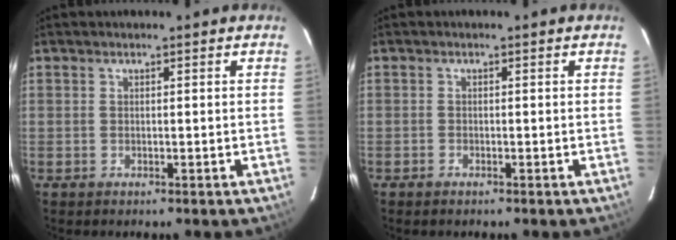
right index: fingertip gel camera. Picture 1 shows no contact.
{"total": 0.9, "force": [-0.7, 0.3, 0.4], "torque": [-0.011, -0.001, -0.010]}